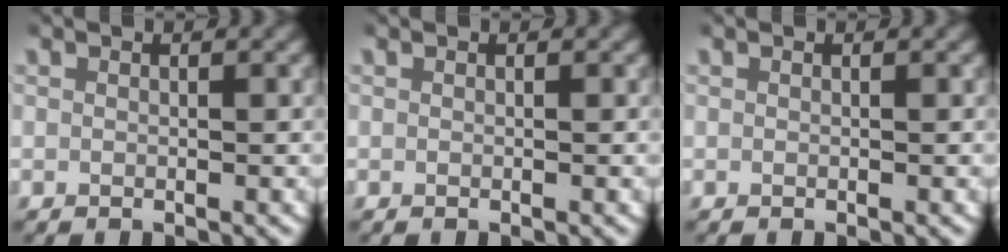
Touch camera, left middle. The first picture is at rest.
{"total": 0.0}
{"total": 0.0}